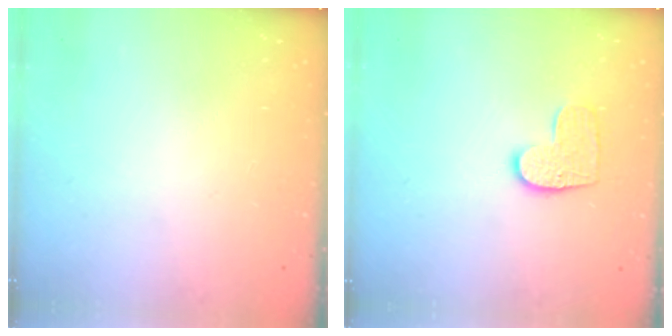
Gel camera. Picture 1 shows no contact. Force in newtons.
{"total": 8.4, "press": 8.4, "slide": 0.4}